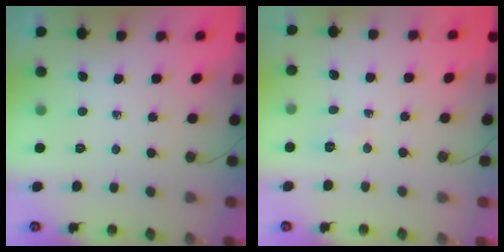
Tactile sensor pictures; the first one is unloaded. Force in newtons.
{"total": 2.8, "press": 2.5, "slide": 1.2}